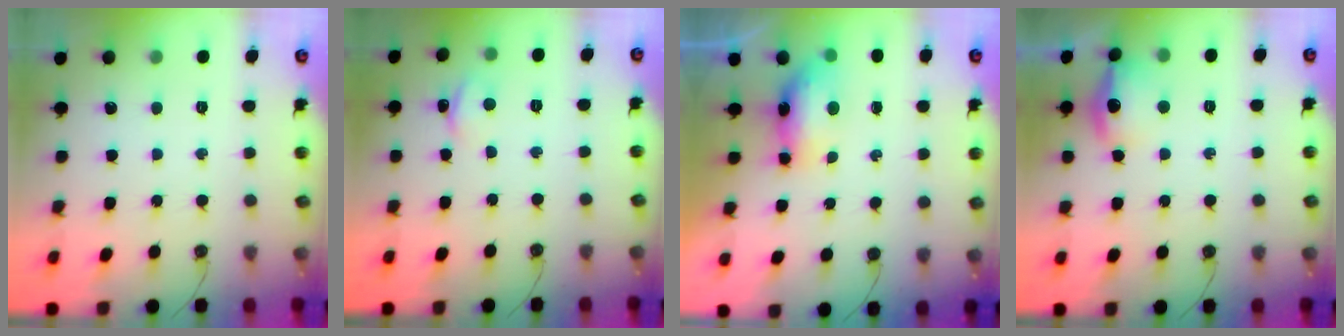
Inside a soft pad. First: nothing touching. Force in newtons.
{"total": 2.5, "press": 2.5, "slide": 0.4}
{"total": 7.8, "press": 7.7, "slide": 1.1}
{"total": 12.8, "press": 12.8, "slide": 0.9}